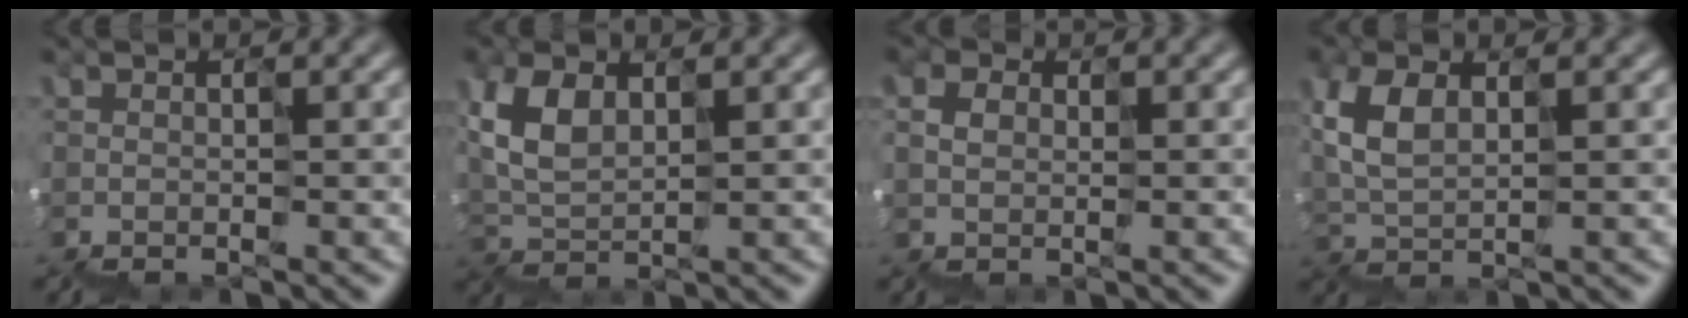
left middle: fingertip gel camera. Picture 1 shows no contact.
{"total": 3.4, "force": [2.3, 1.7, 1.9], "torque": [-0.077, 0.020, 0.042]}
{"total": 0.8, "force": [0.6, 0.3, -0.5], "torque": [-0.008, 0.014, 0.008]}
{"total": 2.7, "force": [1.7, 1.1, 1.8], "torque": [-0.073, 0.017, 0.032]}